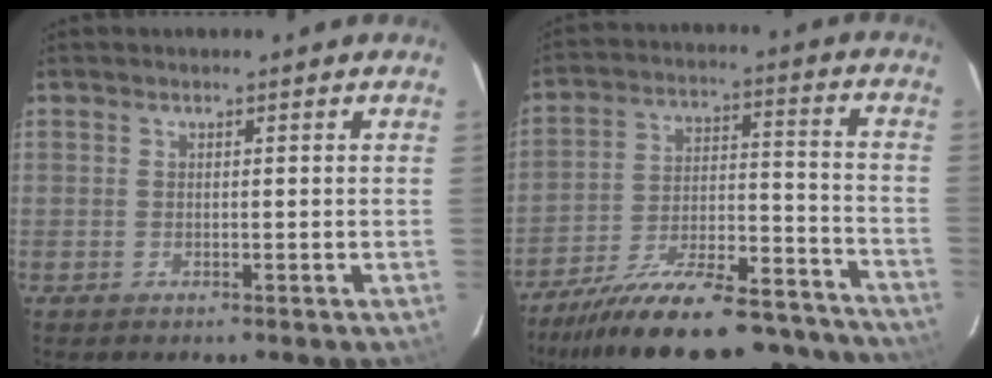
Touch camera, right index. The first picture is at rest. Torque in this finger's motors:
{"motor_torque": [1.09, -1.05, 0.88, 0.18]}